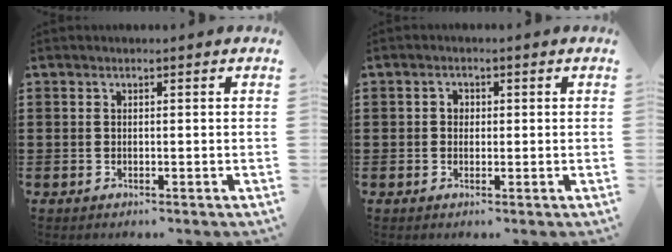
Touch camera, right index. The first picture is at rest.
{"total": 1.3, "force": [0.1, 1.2, 0.6], "torque": [-0.013, 0.007, 0.000]}